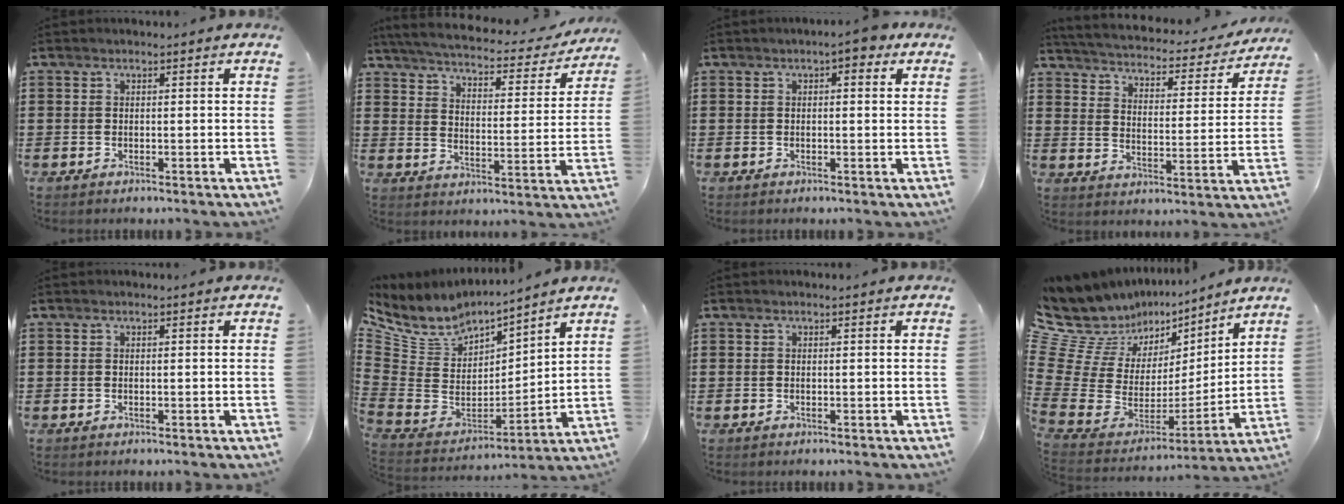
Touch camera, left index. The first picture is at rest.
{"total": 4.0, "force": [3.7, 0.3, 1.6], "torque": [-0.053, -0.027, 0.055]}
{"total": 2.7, "force": [1.1, 0.8, 2.3], "torque": [-0.031, 0.000, 0.014]}
{"total": 2.8, "force": [2.7, 0.1, 0.7], "torque": [-0.033, -0.027, 0.036]}
{"total": 0.0}
{"total": 6.5, "force": [5.3, 3.5, 1.4], "torque": [-0.074, -0.052, 0.094]}
{"total": 0.0}
{"total": 8.9, "force": [5.0, 7.0, 2.5], "torque": [-0.112, -0.061, 0.085]}